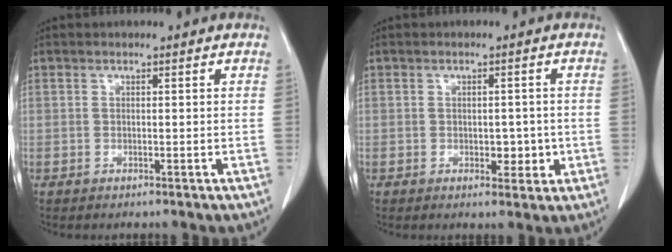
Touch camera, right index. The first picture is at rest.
{"total": 3.1, "force": [-0.6, 1.8, 2.4], "torque": [-0.023, 0.001, -0.002]}